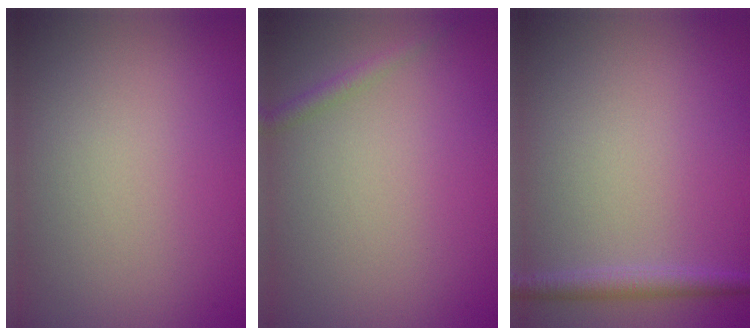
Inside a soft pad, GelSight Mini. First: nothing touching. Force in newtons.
{"total": 1.1, "press": 1.1, "slide": 0.1}
{"total": 1.9, "press": 1.9, "slide": 0.1}